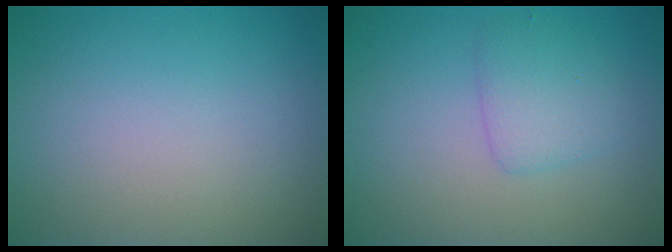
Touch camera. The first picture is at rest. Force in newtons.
{"total": 2.6, "press": 2.6, "slide": 0.0}